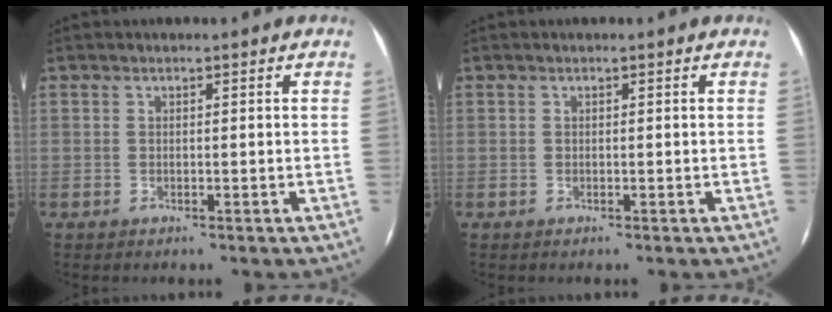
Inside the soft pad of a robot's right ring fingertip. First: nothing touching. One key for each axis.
{"total": 0.0}